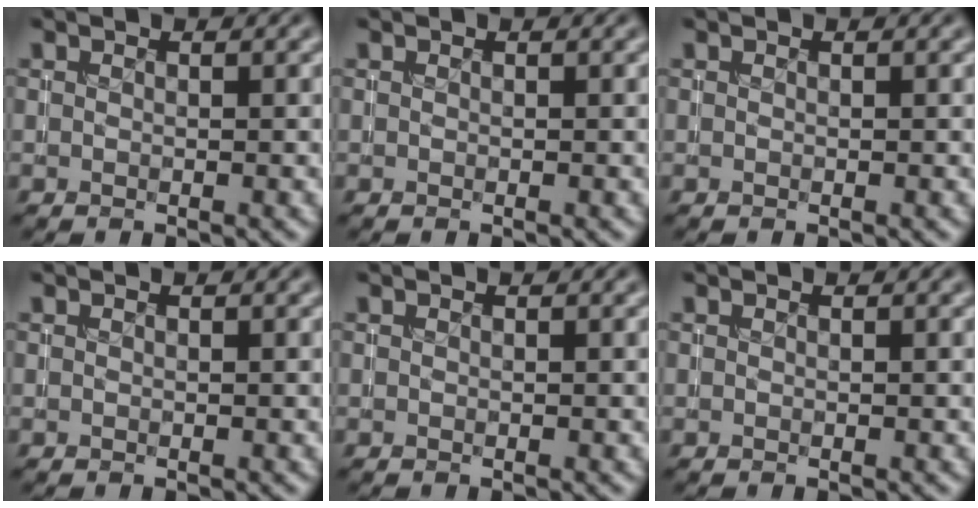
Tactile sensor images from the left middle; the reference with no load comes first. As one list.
[{"total": 0.0}, {"total": 0.0}, {"total": 0.0}, {"total": 0.0}, {"total": 0.0}]